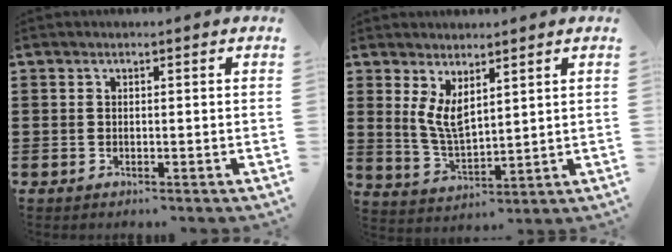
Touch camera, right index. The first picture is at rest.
{"total": 5.3, "force": [2.7, 2.3, 4.0], "torque": [-0.092, -0.008, 0.048]}